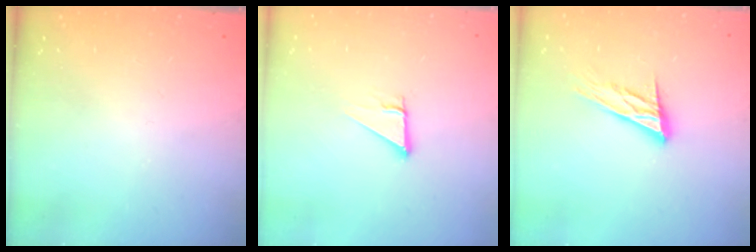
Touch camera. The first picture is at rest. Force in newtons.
{"total": 3.3, "press": 3.3, "slide": 0.2}
{"total": 15.2, "press": 15.0, "slide": 2.7}